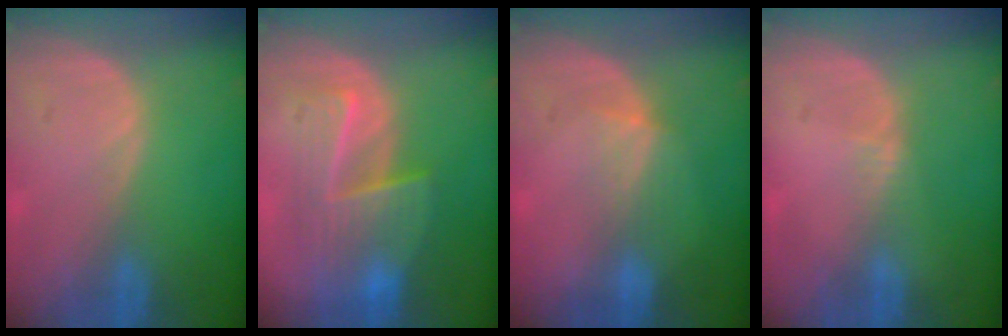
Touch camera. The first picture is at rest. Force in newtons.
{"total": 7.3, "press": 7.3, "slide": 0.8}
{"total": 3.0, "press": 2.8, "slide": 1.1}
{"total": 0.8, "press": 0.8, "slide": 0.4}